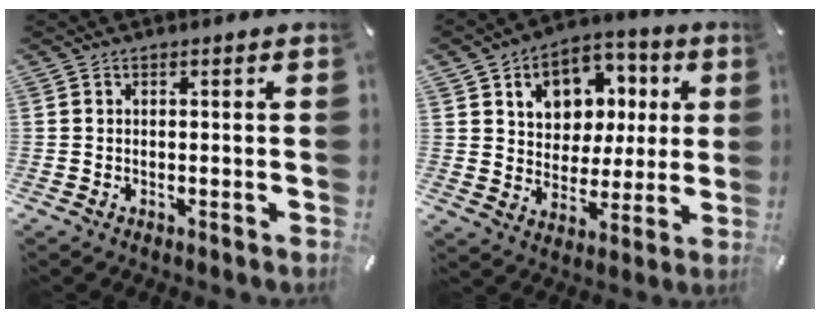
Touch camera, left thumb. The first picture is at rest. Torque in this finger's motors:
{"motor_torque": [2.50, 2.51, 0.90, 0.28, 0.15]}